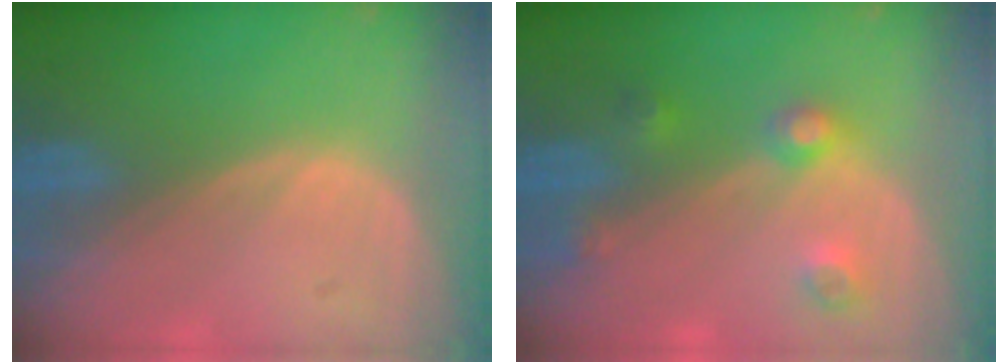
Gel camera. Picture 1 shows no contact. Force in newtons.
{"total": 4.4, "press": 3.9, "slide": 2.1}